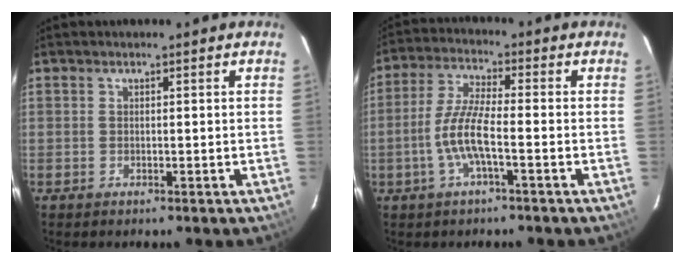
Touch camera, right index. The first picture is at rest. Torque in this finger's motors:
{"motor_torque": [0.86, -0.47, 0.49, 0.16]}